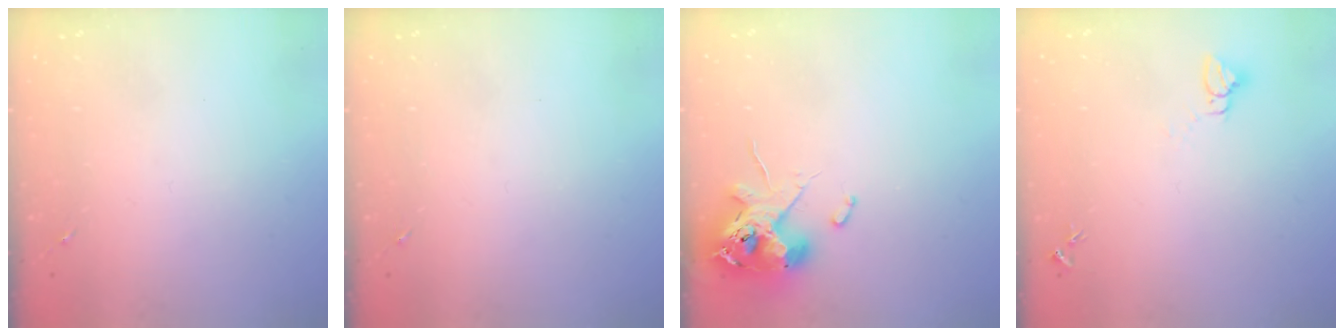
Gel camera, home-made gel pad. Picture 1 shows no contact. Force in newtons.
{"total": 0.0}
{"total": 12.0, "press": 11.9, "slide": 1.9}
{"total": 2.8, "press": 2.8, "slide": 0.1}